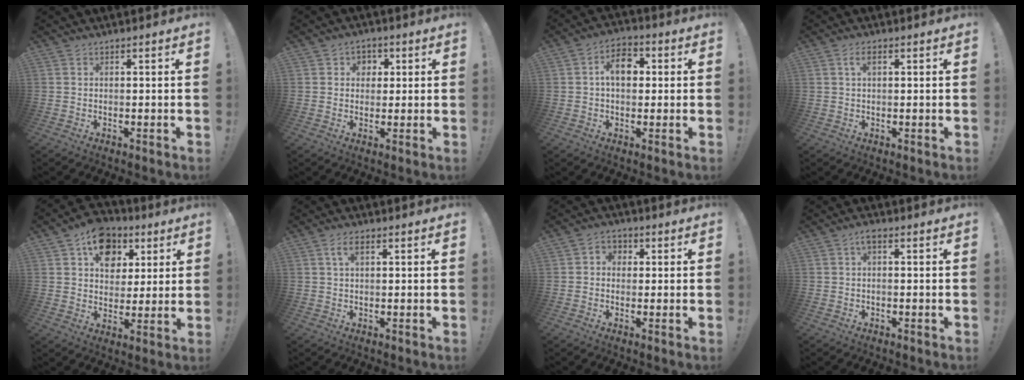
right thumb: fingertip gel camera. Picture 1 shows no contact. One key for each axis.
{"total": 4.2, "fx": 0.6, "fy": 4.1, "fz": 0.9, "tx": -0.005, "ty": -0.001, "tz": 0.010}
{"total": 9.2, "fx": 1.6, "fy": 6.1, "fz": 6.7, "tx": -0.103, "ty": 0.013, "tz": 0.029}
{"total": 2.6, "fx": 0.7, "fy": 1.1, "fz": 2.2, "tx": -0.036, "ty": 0.004, "tz": 0.010}
{"total": 13.5, "fx": 6.2, "fy": 10.3, "fz": 6.0, "tx": -0.084, "ty": -0.021, "tz": 0.119}
{"total": 3.6, "fx": 1.3, "fy": 1.5, "fz": 3.0, "tx": -0.052, "ty": 0.004, "tz": 0.020}
{"total": 3.6, "fx": -0.3, "fy": 3.3, "fz": 1.5, "tx": -0.021, "ty": 0.009, "tz": -0.004}
{"total": 1.9, "fx": -0.1, "fy": 0.5, "fz": 1.8, "tx": -0.032, "ty": 0.003, "tz": -0.003}